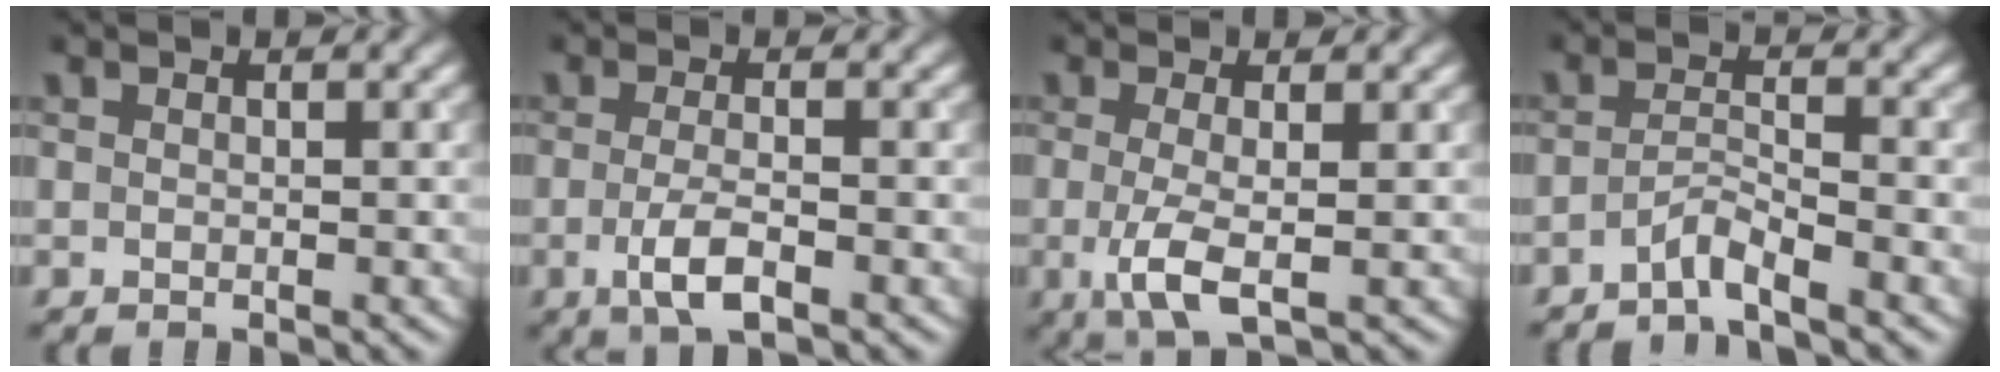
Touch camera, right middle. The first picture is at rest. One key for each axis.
{"total": 3.1, "fx": -1.1, "fy": 0.8, "fz": 2.7, "tx": -0.056, "ty": -0.003, "tz": -0.023}
{"total": 3.8, "fx": -0.6, "fy": 1.0, "fz": 3.6, "tx": -0.075, "ty": -0.011, "tz": -0.013}
{"total": 2.1, "fx": -1.8, "fy": 0.1, "fz": 1.1, "tx": -0.021, "ty": 0.003, "tz": -0.042}